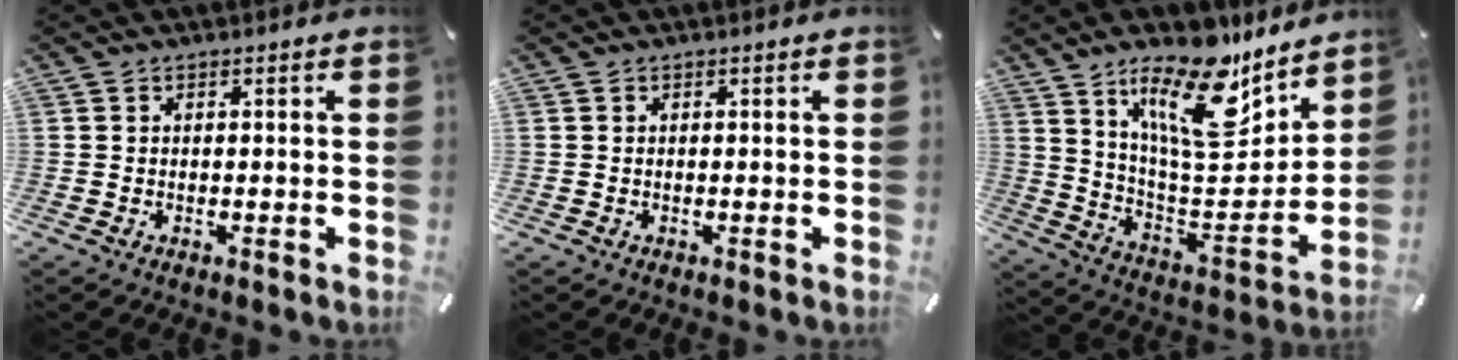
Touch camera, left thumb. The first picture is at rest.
{"total": 0.0}
{"total": 21.2, "force": [13.9, 8.7, 13.5], "torque": [-0.215, -0.092, 0.236]}